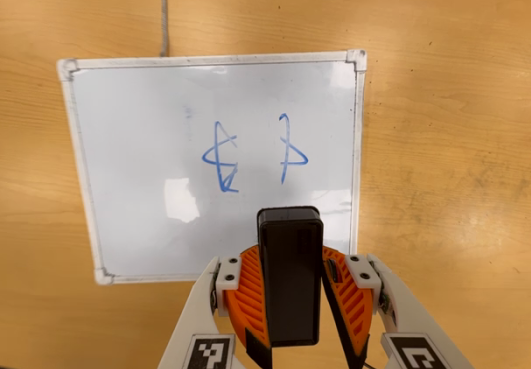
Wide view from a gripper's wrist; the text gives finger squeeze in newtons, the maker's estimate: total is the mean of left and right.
{"total": 6.2, "left": 6.8, "right": 5.7}